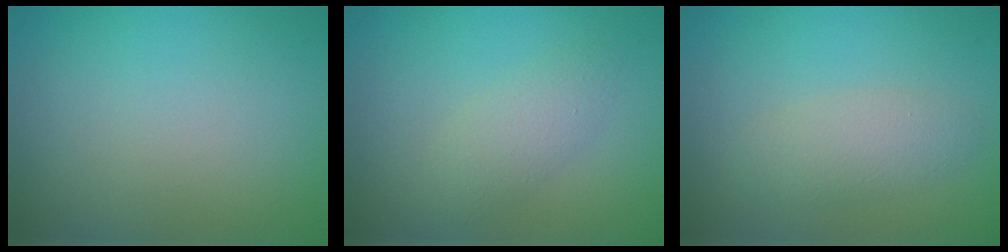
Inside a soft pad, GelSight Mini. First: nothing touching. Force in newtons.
{"total": 2.1, "press": 2.1, "slide": 0.1}
{"total": 2.5, "press": 2.5, "slide": 0.1}